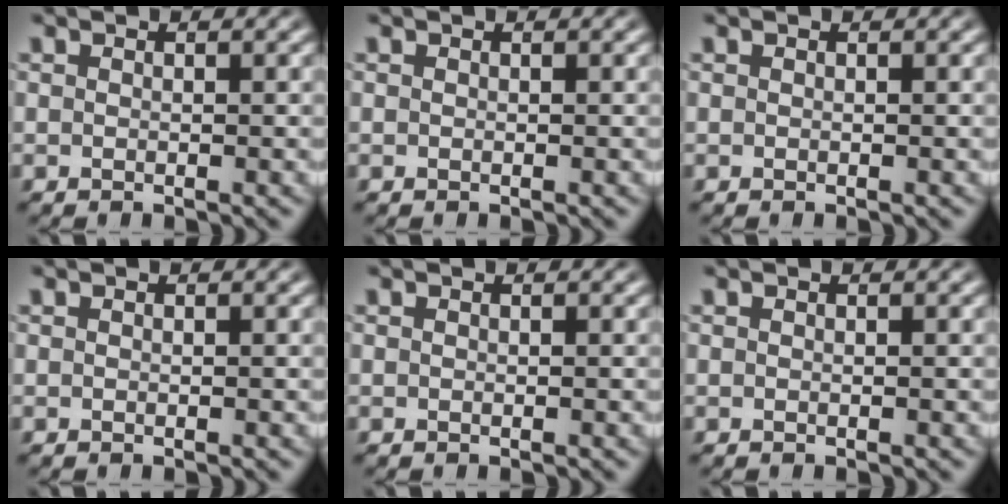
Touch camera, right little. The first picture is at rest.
{"total": 0.0}
{"total": 0.0}
{"total": 0.0}
{"total": 0.0}
{"total": 0.0}